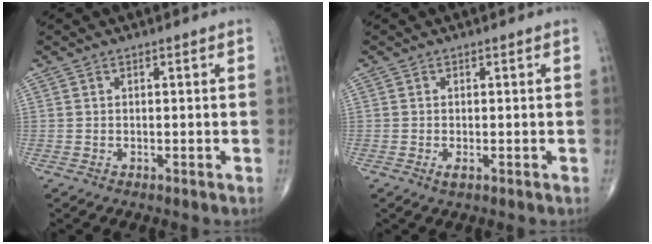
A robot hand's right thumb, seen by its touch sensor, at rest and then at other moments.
{"total": 1.1, "force": [-0.4, 0.3, 0.9], "torque": [-0.016, -0.004, -0.006]}